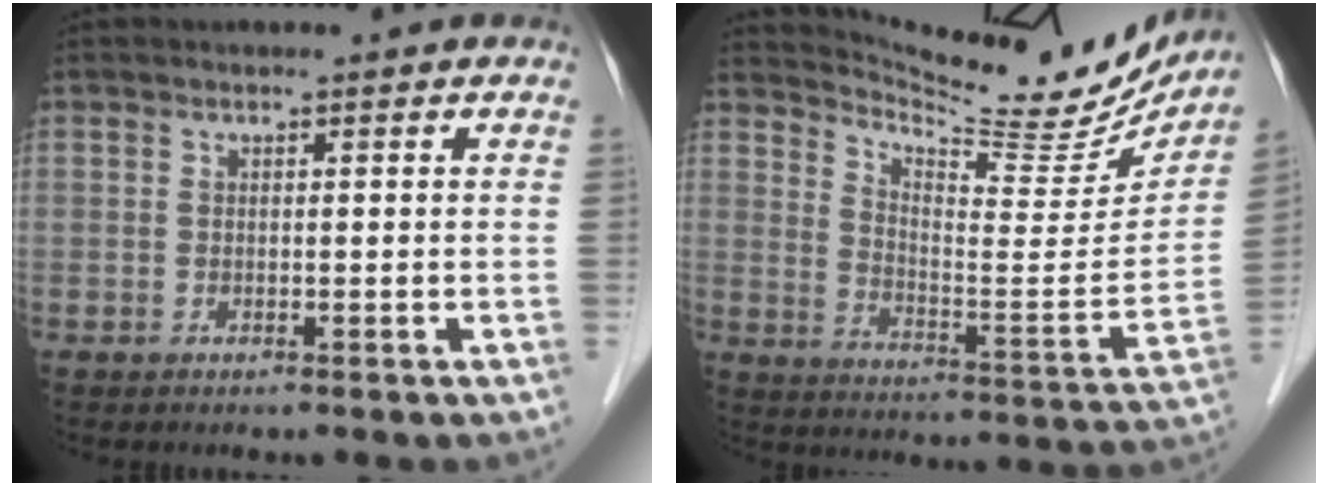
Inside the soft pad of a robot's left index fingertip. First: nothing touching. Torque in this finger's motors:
{"motor_torque": [-0.52, -0.56, 0.01, 0.01]}